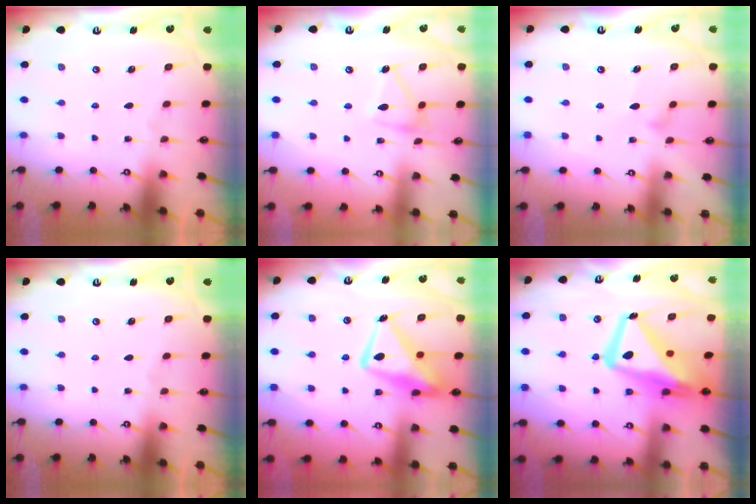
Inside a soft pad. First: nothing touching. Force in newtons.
{"total": 11.6, "press": 11.6, "slide": 0.4}
{"total": 8.6, "press": 8.6, "slide": 0.5}
{"total": 0.0}
{"total": 15.2, "press": 15.1, "slide": 1.4}
{"total": 16.9, "press": 16.9, "slide": 1.7}